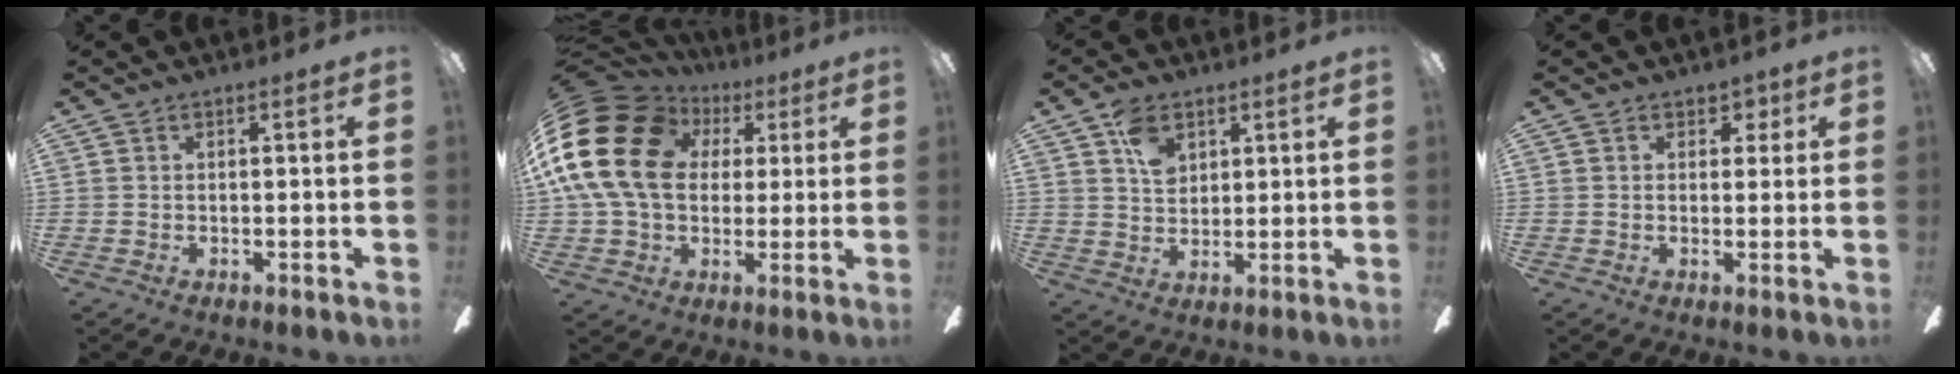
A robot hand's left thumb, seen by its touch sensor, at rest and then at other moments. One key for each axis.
{"total": 22.4, "fx": 3.9, "fy": 17.5, "fz": 13.5, "tx": -0.296, "ty": -0.006, "tz": 0.066}
{"total": 7.1, "fx": 3.5, "fy": 4.9, "fz": 3.9, "tx": -0.064, "ty": 0.002, "tz": 0.063}
{"total": 3.0, "fx": 1.3, "fy": 2.4, "fz": 1.1, "tx": -0.002, "ty": 0.001, "tz": 0.018}